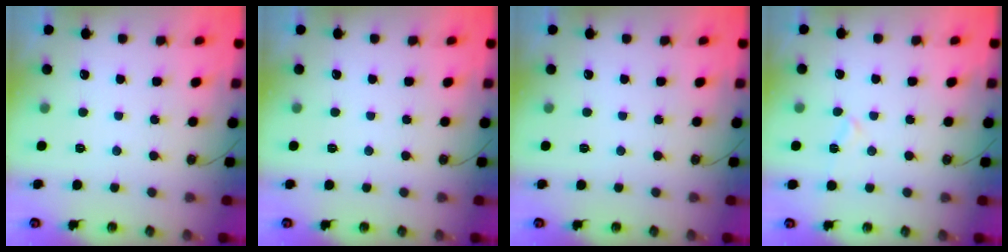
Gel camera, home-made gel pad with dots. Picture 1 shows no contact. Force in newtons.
{"total": 0.0}
{"total": 0.0}
{"total": 5.2, "press": 4.7, "slide": 2.3}